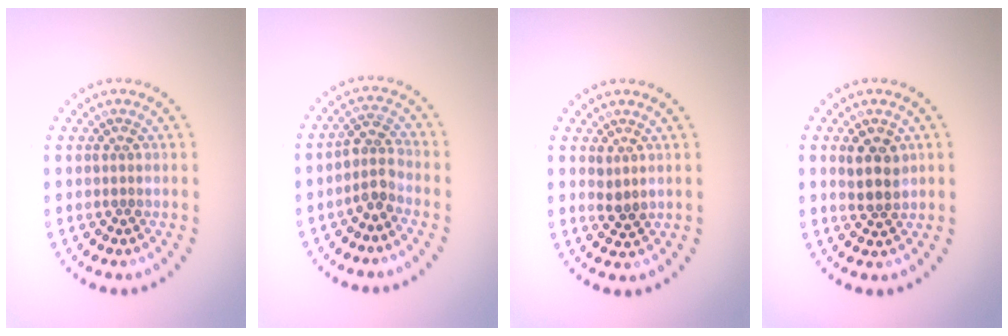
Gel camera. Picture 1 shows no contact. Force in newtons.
{"total": 2.2, "press": 1.8, "slide": 1.3}
{"total": 1.3, "press": 1.1, "slide": 0.7}
{"total": 2.6, "press": 2.4, "slide": 0.8}